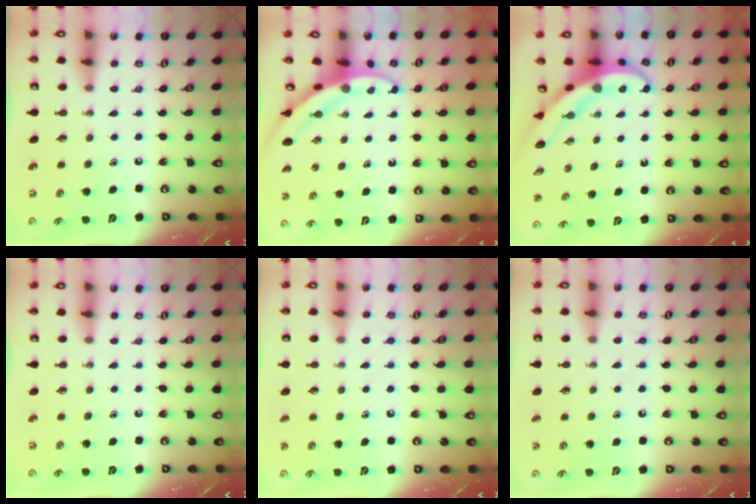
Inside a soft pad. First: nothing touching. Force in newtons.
{"total": 3.2, "press": 3.2, "slide": 0.3}
{"total": 5.7, "press": 5.7, "slide": 0.5}
{"total": 0.0}
{"total": 5.0, "press": 5.0, "slide": 0.5}
{"total": 4.6, "press": 4.6, "slide": 0.3}